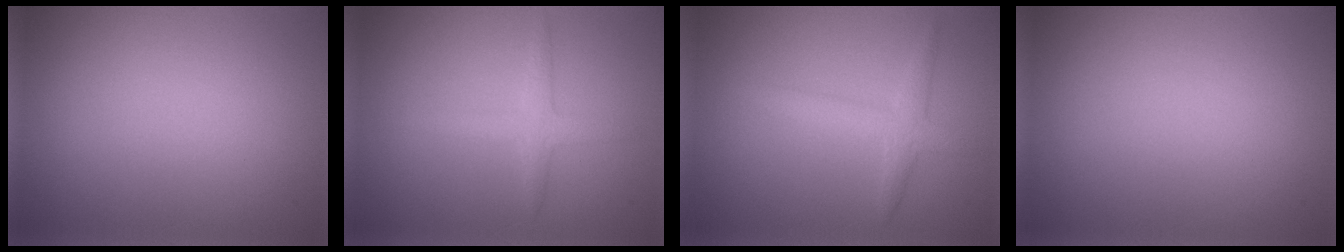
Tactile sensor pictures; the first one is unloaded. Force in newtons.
{"total": 1.9, "press": 1.9, "slide": 0.1}
{"total": 2.3, "press": 2.3, "slide": 0.1}
{"total": 0.0}